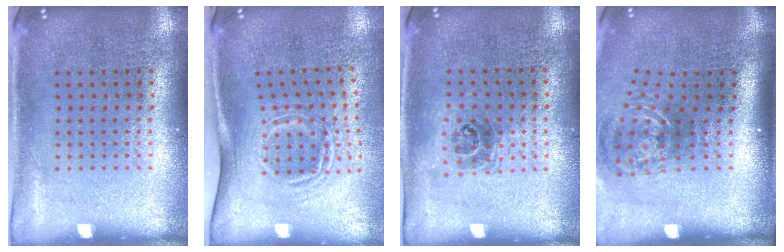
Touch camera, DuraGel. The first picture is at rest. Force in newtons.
{"total": 1.7, "press": 1.2, "slide": 1.2}
{"total": 1.0, "press": 0.9, "slide": 0.5}
{"total": 1.8, "press": 1.3, "slide": 1.3}